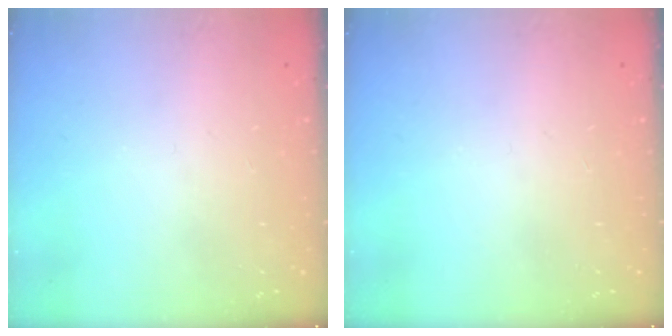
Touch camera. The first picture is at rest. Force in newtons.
{"total": 0.0}